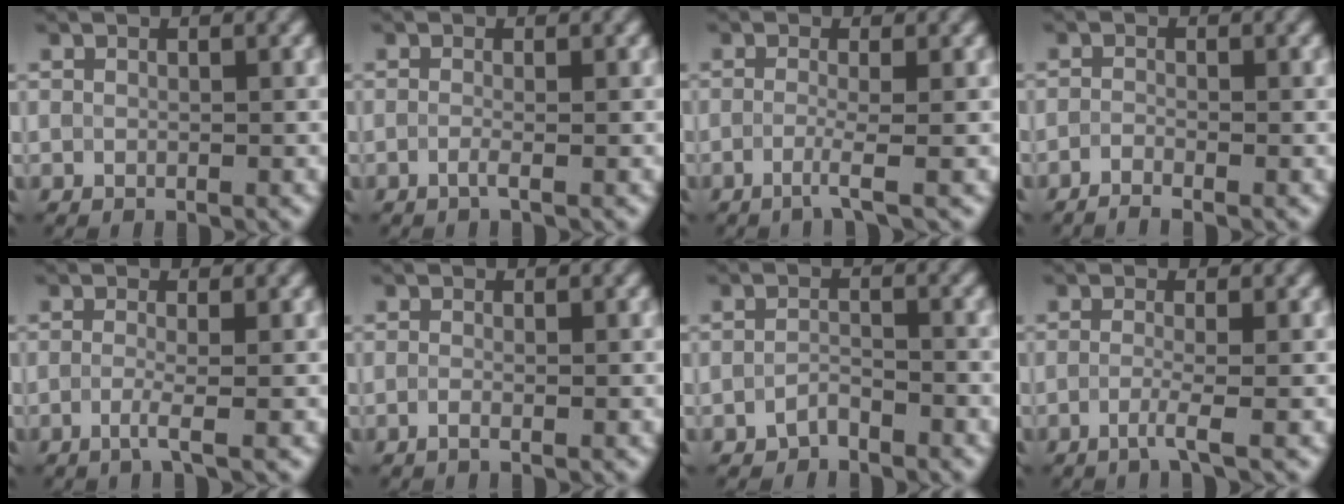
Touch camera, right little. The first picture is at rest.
{"total": 0.9, "force": [-0.9, 0.0, 0.3], "torque": [-0.005, -0.005, -0.015]}
{"total": 1.7, "force": [-1.4, -0.2, 1.1], "torque": [-0.020, -0.003, -0.030]}
{"total": 1.8, "force": [-1.8, -0.2, 0.0], "torque": [0.001, -0.005, -0.034]}
{"total": 1.5, "force": [-1.2, 0.0, 0.9], "torque": [-0.017, -0.004, -0.023]}
{"total": 1.0, "force": [-0.9, 0.1, 0.4], "torque": [-0.004, -0.005, -0.016]}
{"total": 1.9, "force": [-1.8, 0.0, -0.5], "torque": [-0.001, 0.006, -0.031]}
{"total": 1.6, "force": [-1.4, -0.2, 0.8], "torque": [-0.013, -0.001, -0.030]}